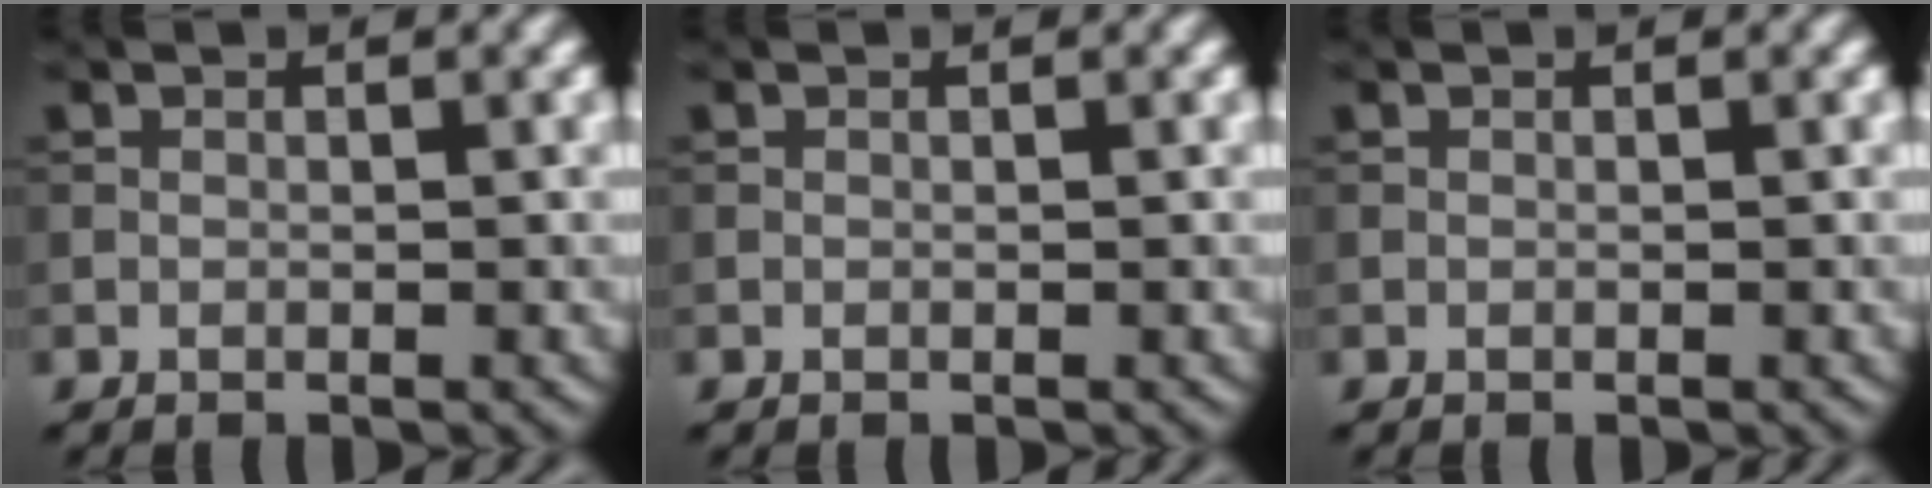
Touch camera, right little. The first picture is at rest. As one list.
[{"total": 0.0}, {"total": 0.0}]